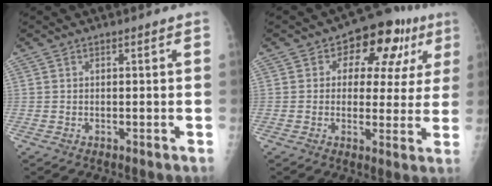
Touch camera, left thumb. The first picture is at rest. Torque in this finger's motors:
{"motor_torque": [0.27, 0.41, 0.16, 0.13, 0.12]}